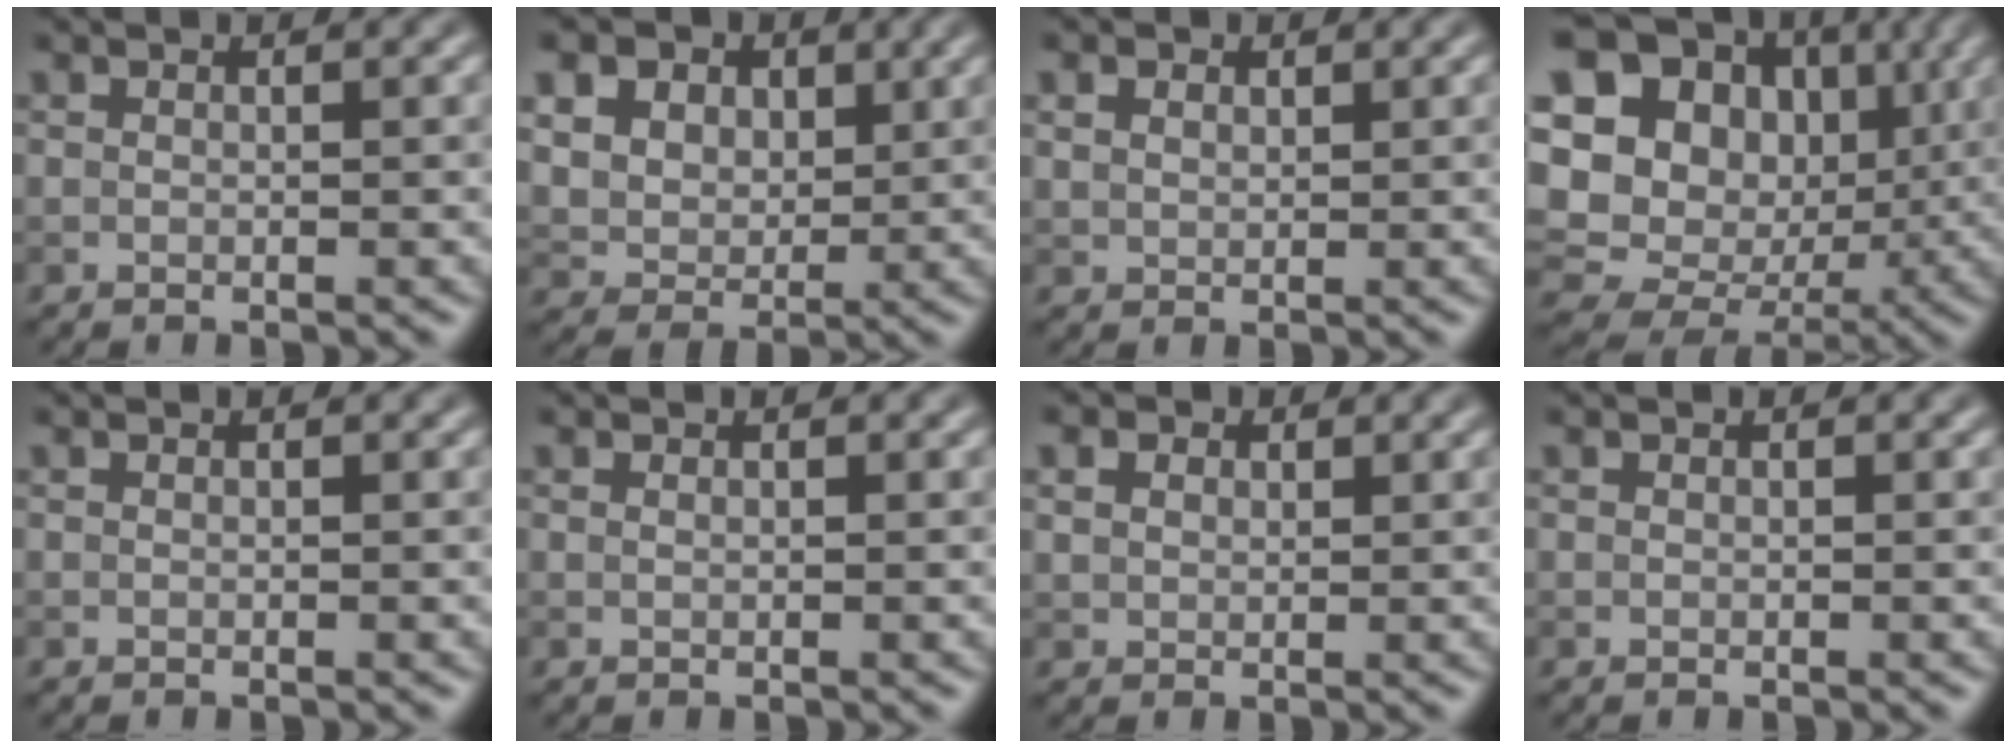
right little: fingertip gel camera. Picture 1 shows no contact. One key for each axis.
{"total": 11.3, "fx": 5.7, "fy": 8.2, "fz": 5.4, "tx": -0.122, "ty": 0.030, "tz": 0.096}
{"total": 1.6, "fx": 0.9, "fy": 1.2, "fz": 0.7, "tx": -0.017, "ty": 0.002, "tz": 0.014}
{"total": 18.3, "fx": 3.7, "fy": 16.2, "fz": 7.6, "tx": -0.197, "ty": 0.028, "tz": 0.070}
{"total": 0.0}
{"total": 0.0}
{"total": 2.4, "fx": 1.3, "fy": 1.7, "fz": 1.0, "tx": -0.026, "ty": 0.006, "tz": 0.014}
{"total": 0.0}